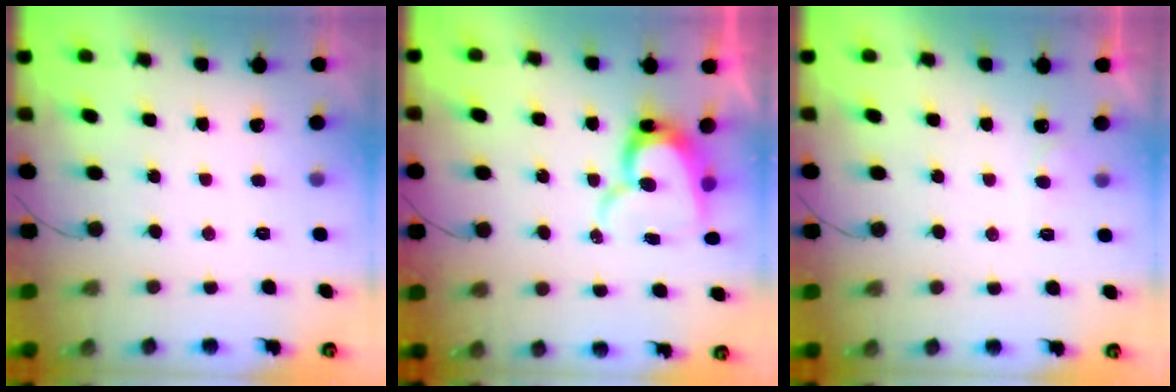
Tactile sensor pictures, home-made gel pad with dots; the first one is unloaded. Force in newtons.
{"total": 12.2, "press": 12.1, "slide": 1.3}
{"total": 3.7, "press": 3.7, "slide": 0.3}